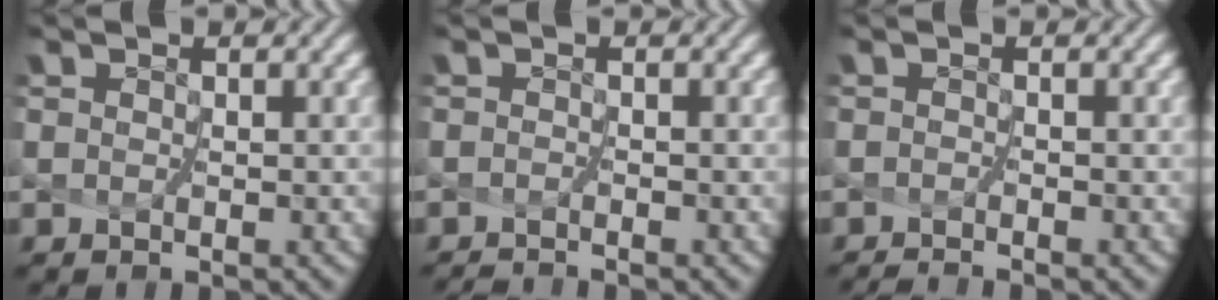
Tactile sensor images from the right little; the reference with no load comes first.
{"total": 1.5, "force": [-1.3, -0.6, -0.3], "torque": [-0.004, -0.010, -0.026]}
{"total": 1.5, "force": [-1.4, -0.7, 0.0], "torque": [-0.009, -0.011, -0.028]}